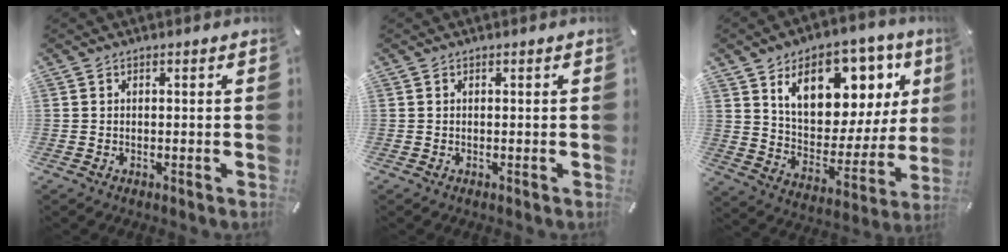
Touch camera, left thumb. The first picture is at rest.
{"total": 0.0}
{"total": 17.4, "force": [10.0, 10.6, 9.4], "torque": [-0.146, -0.058, 0.174]}